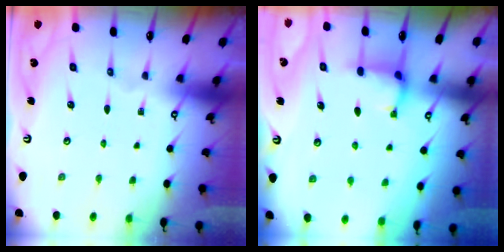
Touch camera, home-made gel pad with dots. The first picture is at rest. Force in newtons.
{"total": 2.5, "press": 2.5, "slide": 0.4}